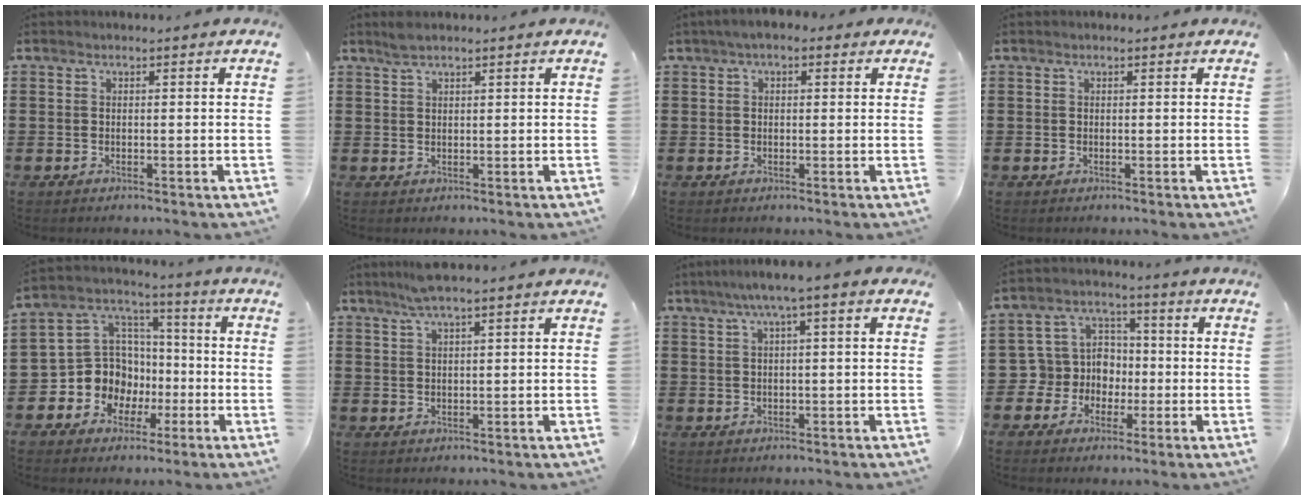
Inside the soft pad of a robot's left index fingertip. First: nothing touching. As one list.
[{"total": 2.3, "force": [1.5, 0.3, 1.7], "torque": [-0.036, 0.002, 0.028]}, {"total": 2.2, "force": [0.9, 1.3, 1.5], "torque": [-0.034, 0.009, 0.014]}, {"total": 0.0}, {"total": 10.3, "force": [-2.8, 9.7, 2.4], "torque": [-0.099, 0.008, -0.049]}, {"total": 3.3, "force": [2.4, -0.1, 2.2], "torque": [-0.048, 0.001, 0.044]}, {"total": 3.3, "force": [0.7, 0.0, 3.2], "torque": [-0.061, 0.000, 0.009]}, {"total": 6.8, "force": [-0.9, 6.6, 1.0], "torque": [-0.064, -0.001, -0.020]}]